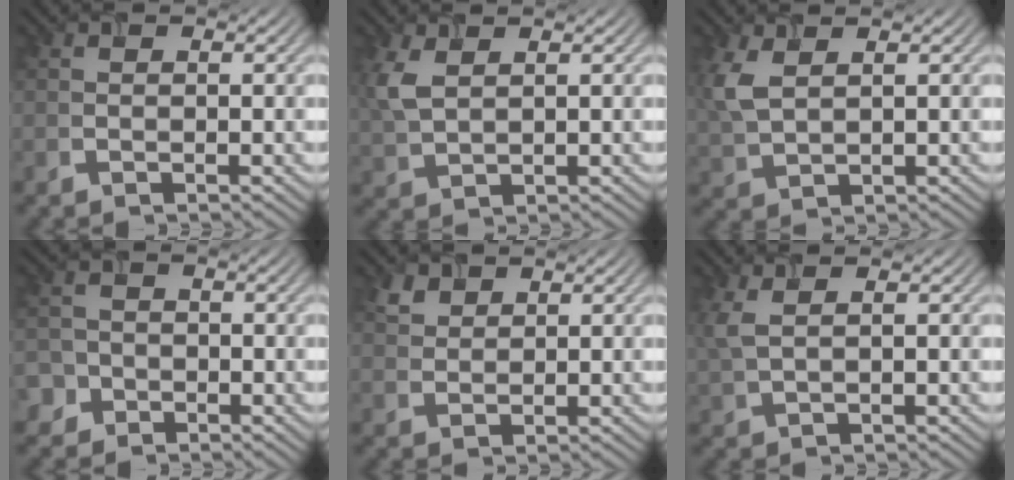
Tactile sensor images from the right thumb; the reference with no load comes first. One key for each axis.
{"total": 4.5, "fx": 1.8, "fy": 2.4, "fz": 3.3, "tx": -0.100, "ty": 0.005, "tz": 0.041}
{"total": 5.0, "fx": 2.0, "fy": 2.6, "fz": 3.8, "tx": -0.112, "ty": 0.008, "tz": 0.044}
{"total": 3.2, "fx": -1.7, "fy": 2.6, "fz": 0.5, "tx": -0.007, "ty": 0.001, "tz": -0.045}
{"total": 2.5, "fx": 1.9, "fy": 1.3, "fz": 0.9, "tx": -0.026, "ty": 0.003, "tz": 0.045}
{"total": 2.9, "fx": 1.3, "fy": 1.0, "fz": 2.4, "tx": -0.072, "ty": 0.006, "tz": 0.029}